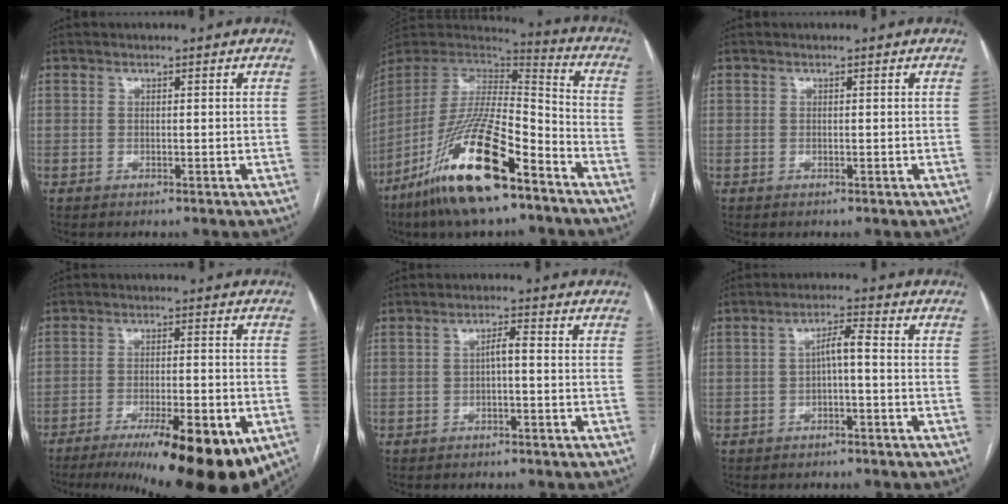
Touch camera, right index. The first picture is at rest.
{"total": 22.7, "force": [-14.0, 4.9, 17.2], "torque": [-0.347, -0.035, -0.257]}
{"total": 0.0}
{"total": 16.8, "force": [-9.2, 3.5, 13.7], "torque": [-0.162, -0.022, -0.137]}
{"total": 2.4, "force": [-0.2, 0.5, 2.3], "torque": [-0.041, 0.007, -0.002]}
{"total": 3.6, "force": [-0.4, 0.7, 3.5], "torque": [-0.061, 0.015, -0.004]}